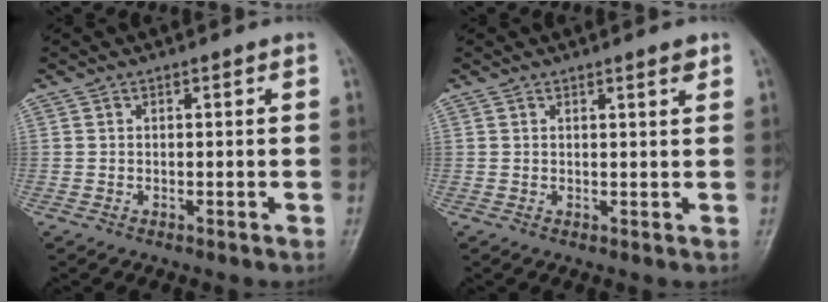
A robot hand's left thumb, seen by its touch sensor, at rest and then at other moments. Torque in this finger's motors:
{"motor_torque": [-0.07, -0.04, -0.13, -0.07, 0.05]}